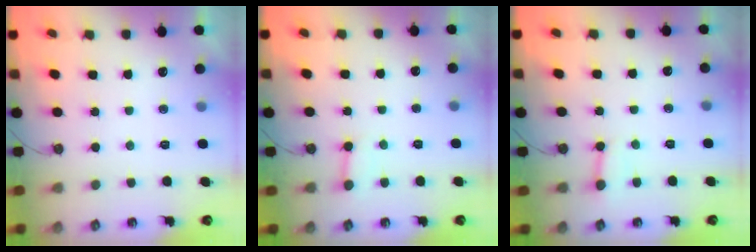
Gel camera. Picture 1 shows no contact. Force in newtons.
{"total": 4.5, "press": 4.5, "slide": 0.3}
{"total": 3.3, "press": 3.2, "slide": 0.4}